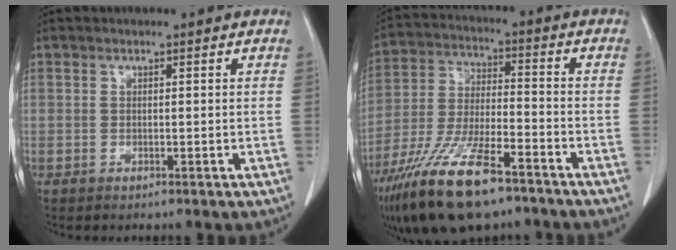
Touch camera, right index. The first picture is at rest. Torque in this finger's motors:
{"motor_torque": [1.17, -0.96, 0.42, 0.21]}